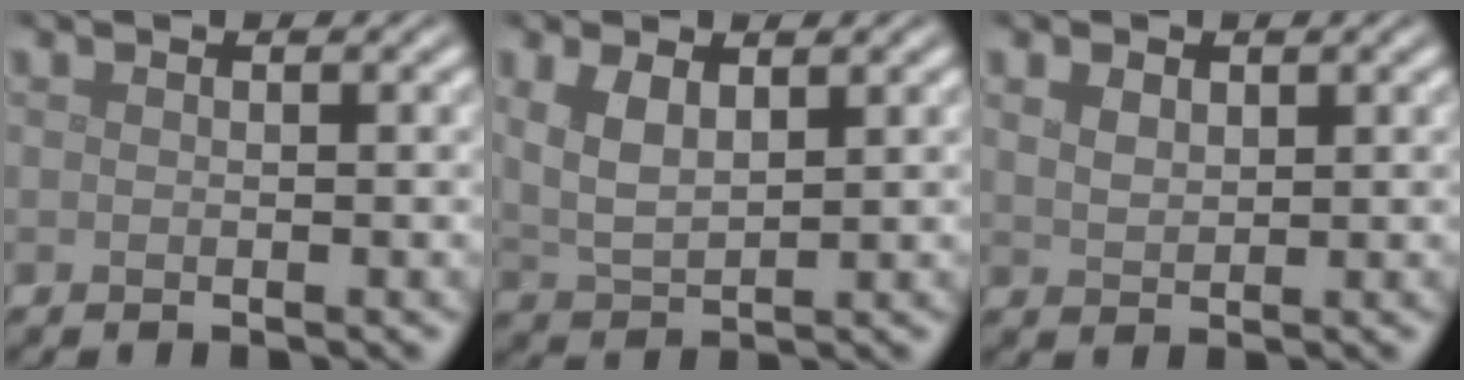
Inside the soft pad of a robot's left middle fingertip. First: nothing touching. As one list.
[{"total": 3.4, "force": [1.3, 1.5, 2.7], "torque": [-0.064, -0.001, 0.030]}, {"total": 1.7, "force": [0.9, 1.0, 0.9], "torque": [-0.020, 0.001, 0.021]}]